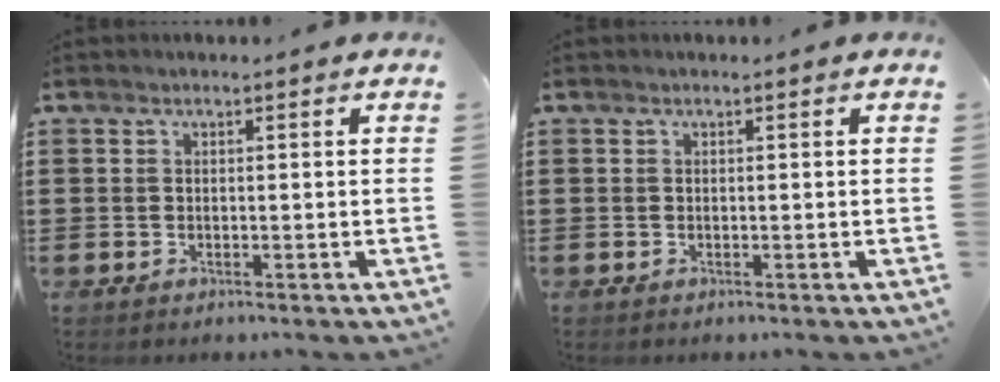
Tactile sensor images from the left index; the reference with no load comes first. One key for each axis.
{"total": 0.0}